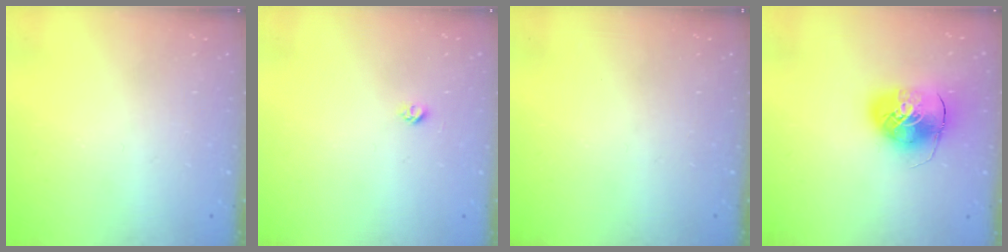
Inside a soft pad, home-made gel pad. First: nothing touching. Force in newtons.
{"total": 3.6, "press": 3.6, "slide": 0.3}
{"total": 0.0}
{"total": 9.8, "press": 9.7, "slide": 1.5}